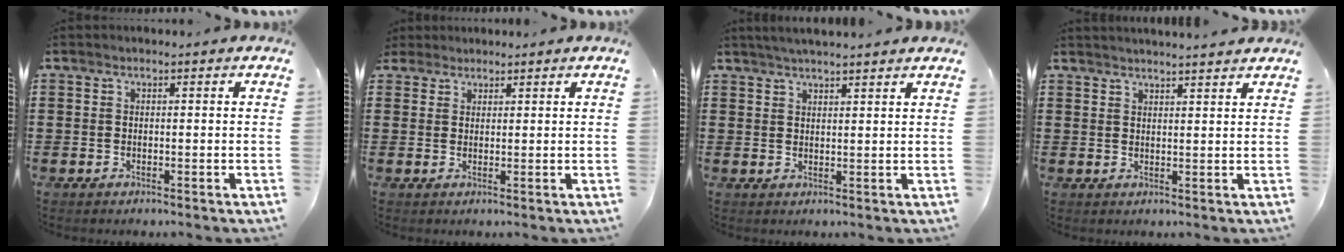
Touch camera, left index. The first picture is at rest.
{"total": 1.9, "force": [1.7, 1.0, 0.1], "torque": [-0.008, 0.006, 0.033]}
{"total": 2.3, "force": [2.2, -0.2, 0.7], "torque": [-0.017, -0.001, 0.042]}
{"total": 2.1, "force": [2.1, -0.3, 0.3], "torque": [-0.011, -0.005, 0.040]}